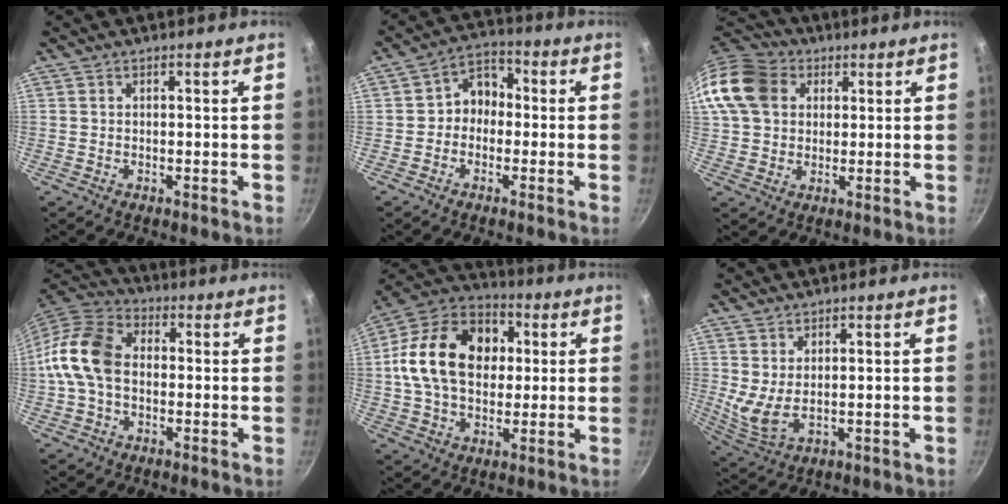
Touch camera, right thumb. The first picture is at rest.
{"total": 6.3, "force": [-0.7, 5.2, 3.5], "torque": [-0.015, 0.025, -0.028]}
{"total": 13.7, "force": [3.8, 11.0, 7.2], "torque": [-0.130, 0.019, 0.058]}
{"total": 12.4, "force": [-0.6, 8.6, 8.9], "torque": [-0.153, 0.033, -0.031]}
{"total": 20.2, "force": [2.4, 14.5, 13.8], "torque": [-0.210, 0.027, 0.026]}
{"total": 4.5, "force": [1.5, 1.7, 3.8], "torque": [-0.076, -0.024, 0.039]}